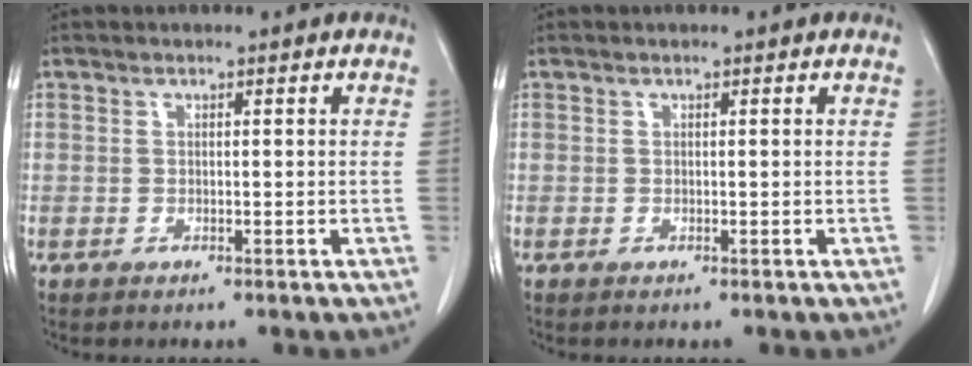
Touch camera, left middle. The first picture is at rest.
{"total": 0.0}